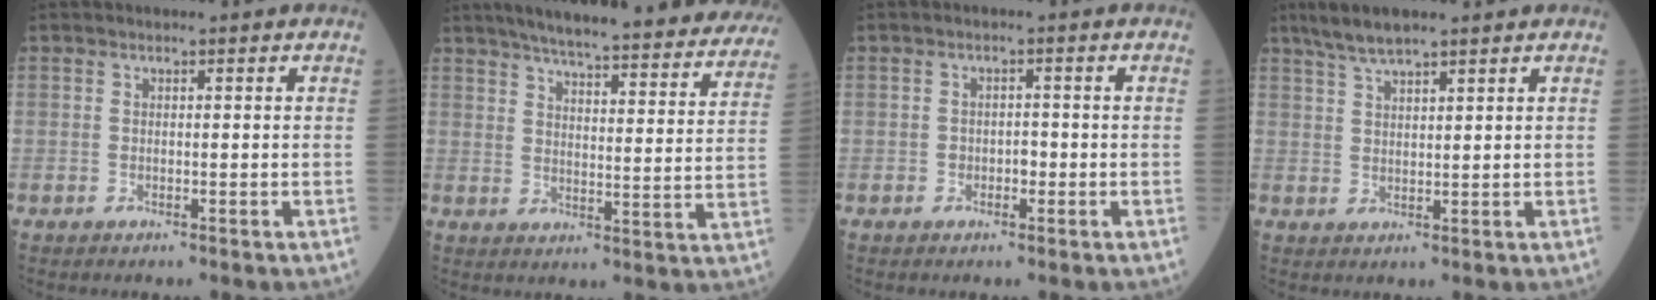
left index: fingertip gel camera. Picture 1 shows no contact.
{"total": 30.7, "force": [27.3, 4.3, 13.4], "torque": [-0.194, -0.052, 0.328]}
{"total": 1.5, "force": [-0.6, 1.0, 1.1], "torque": [-0.013, 0.004, -0.010]}
{"total": 5.3, "force": [4.2, 0.5, 3.2], "torque": [-0.070, 0.017, 0.082]}